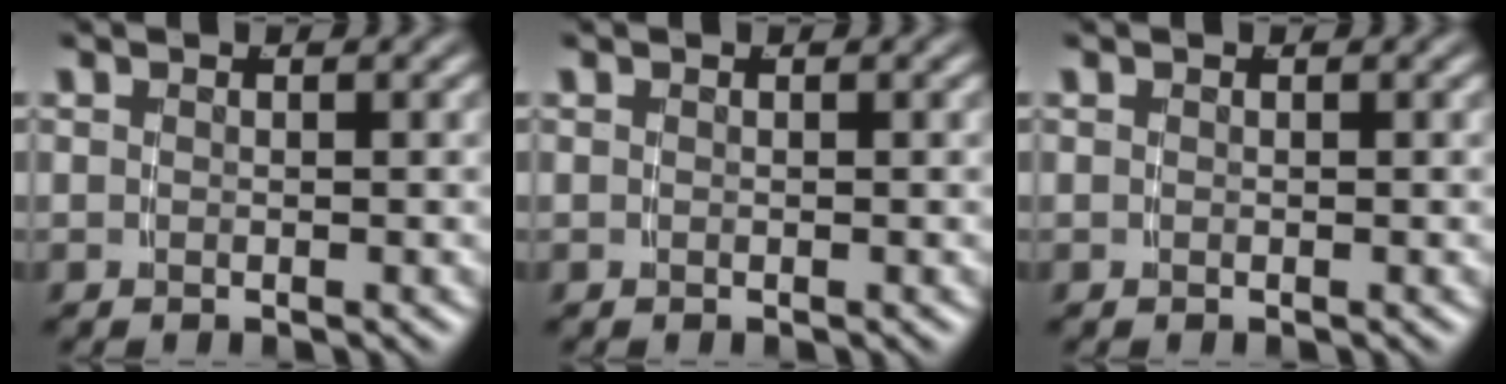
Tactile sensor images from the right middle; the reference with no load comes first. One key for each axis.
{"total": 0.0}
{"total": 0.0}